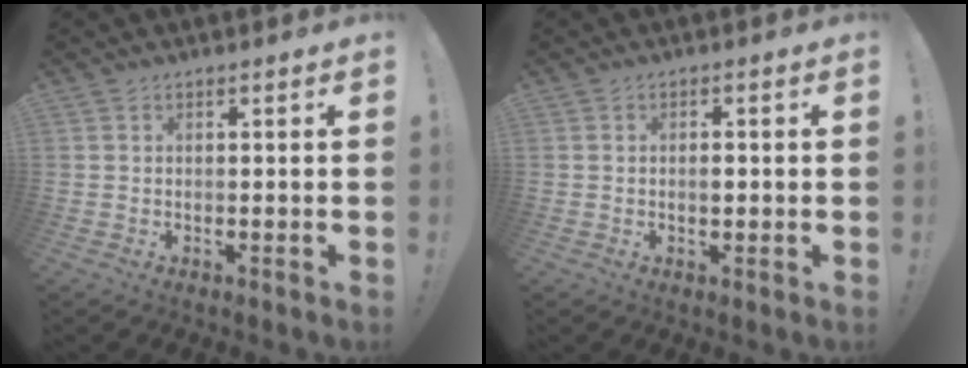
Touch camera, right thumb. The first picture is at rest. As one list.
[{"total": 1.6, "force": [-0.3, 1.0, 1.2], "torque": [-0.009, -0.001, -0.009]}]